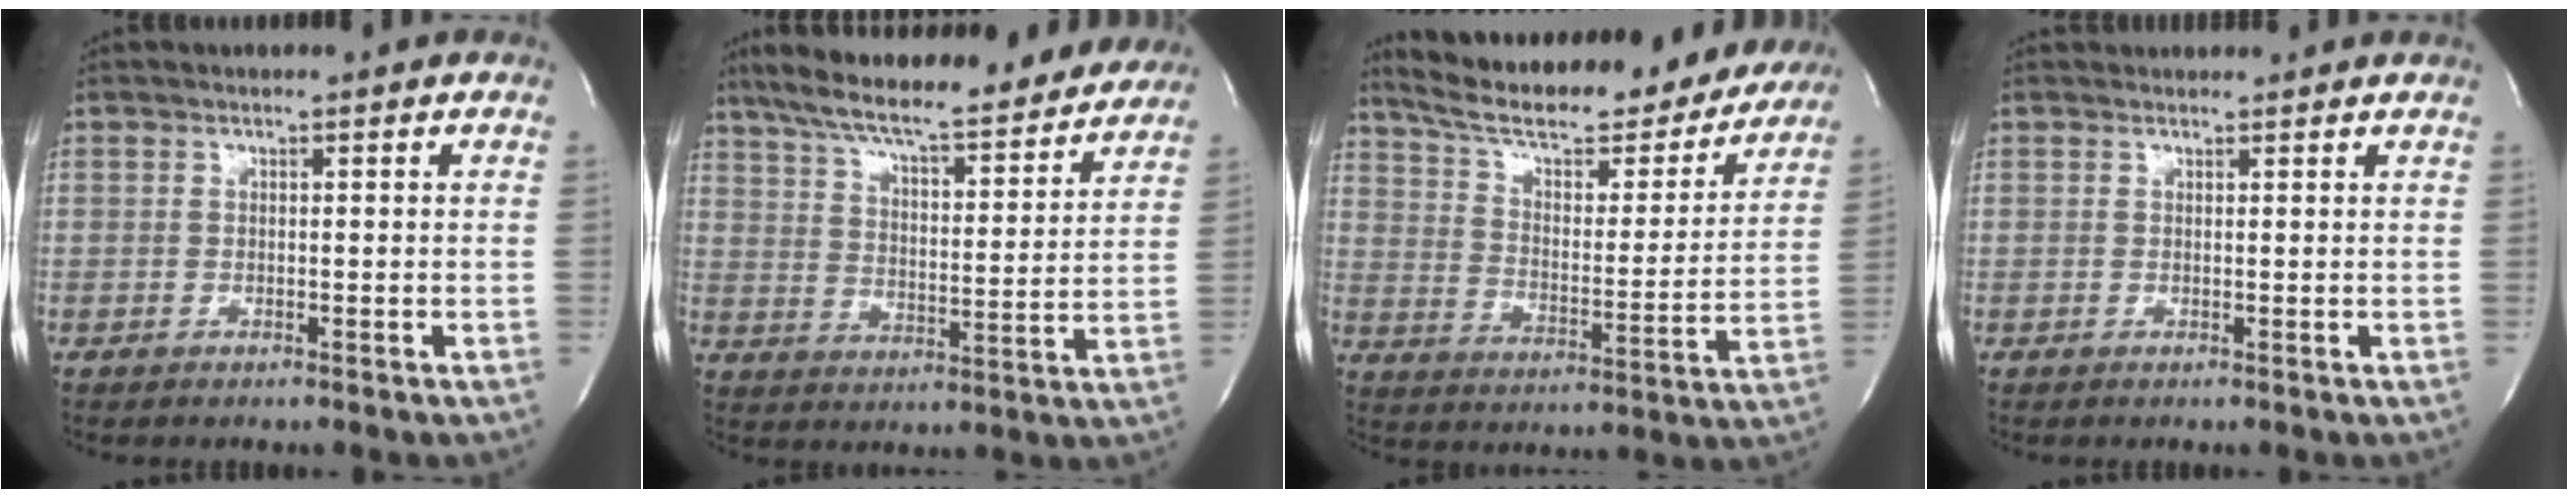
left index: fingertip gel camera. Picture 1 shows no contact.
{"total": 22.2, "force": [19.2, 3.8, 10.3], "torque": [-0.168, 0.009, 0.270]}
{"total": 25.9, "force": [22.6, 6.5, 10.8], "torque": [-0.176, -0.012, 0.311]}
{"total": 2.7, "force": [2.6, 0.5, 0.1], "torque": [-0.006, 0.019, 0.032]}